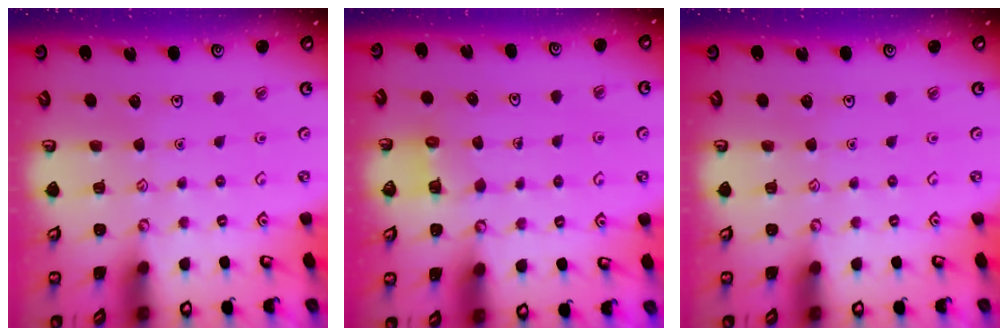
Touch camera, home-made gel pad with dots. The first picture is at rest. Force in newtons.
{"total": 3.4, "press": 3.4, "slide": 0.2}
{"total": 0.0}